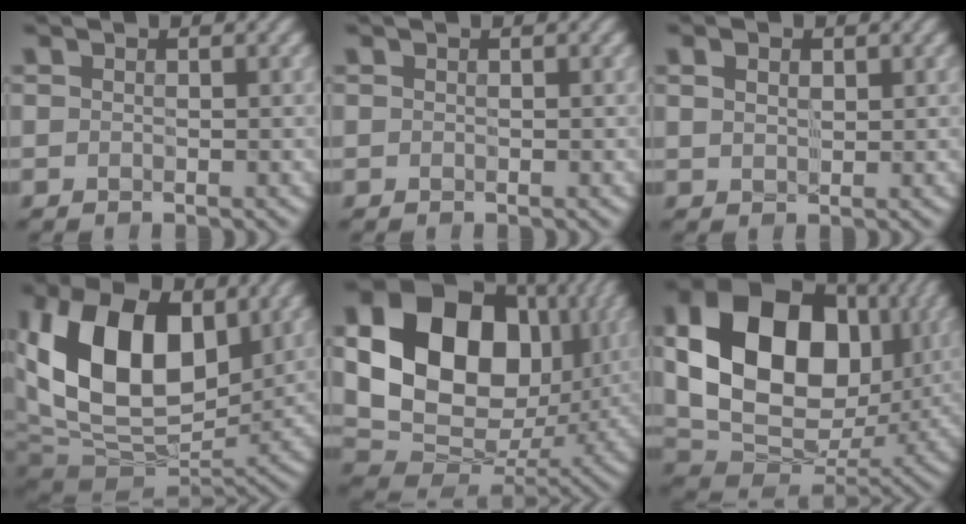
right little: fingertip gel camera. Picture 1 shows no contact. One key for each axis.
{"total": 0.0}
{"total": 1.3, "fx": 0.5, "fy": 0.8, "fz": 0.9, "tx": -0.020, "ty": -0.002, "tz": 0.011}
{"total": 14.6, "fx": 2.6, "fy": 9.4, "fz": 10.9, "tx": -0.198, "ty": 0.002, "tz": 0.039}
{"total": 17.5, "fx": 3.6, "fy": 12.8, "fz": 11.4, "tx": -0.225, "ty": 0.005, "tz": 0.068}
{"total": 15.5, "fx": 2.4, "fy": 11.0, "fz": 10.6, "tx": -0.187, "ty": 0.006, "tz": 0.037}